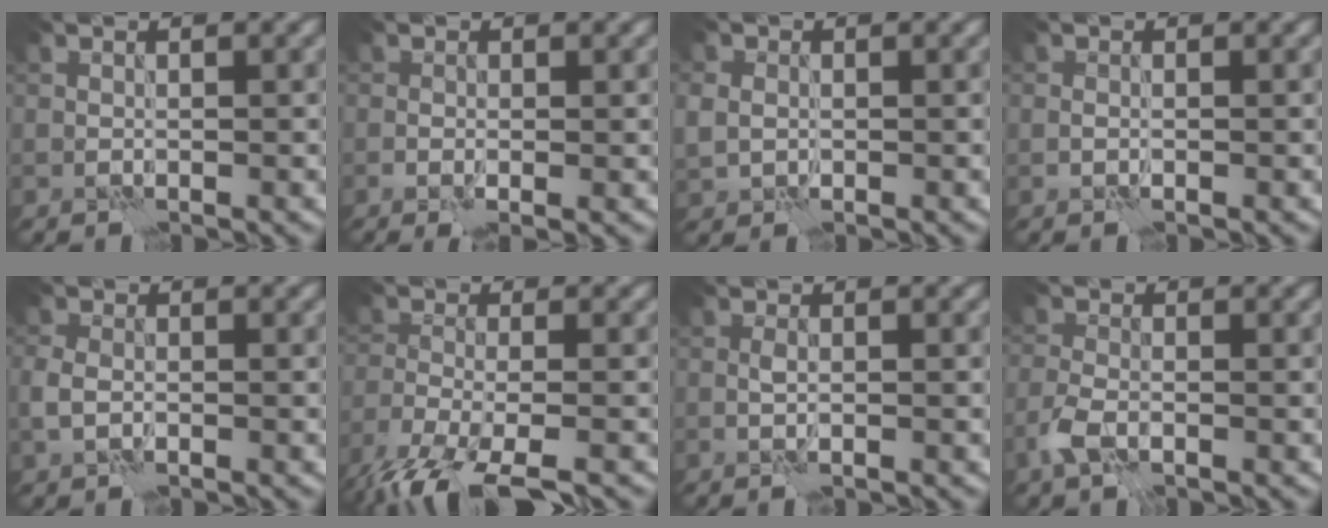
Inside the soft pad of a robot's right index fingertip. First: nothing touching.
{"total": 1.5, "force": [-0.3, 0.6, 1.4], "torque": [-0.027, -0.006, -0.006]}
{"total": 2.2, "force": [0.1, 1.9, 1.1], "torque": [-0.028, -0.001, 0.006]}
{"total": 0.5, "force": [-0.2, 0.4, 0.4], "torque": [-0.007, 0.000, -0.003]}
{"total": 1.9, "force": [-0.5, 1.3, 1.2], "torque": [-0.027, 0.002, -0.015]}
{"total": 7.8, "force": [-5.7, 2.1, 4.8], "torque": [-0.099, -0.021, -0.107]}
{"total": 0.9, "force": [-0.3, 0.2, 0.8], "torque": [-0.019, 0.001, -0.007]}
{"total": 2.4, "force": [-1.3, 1.2, 1.6], "torque": [-0.039, -0.001, -0.033]}